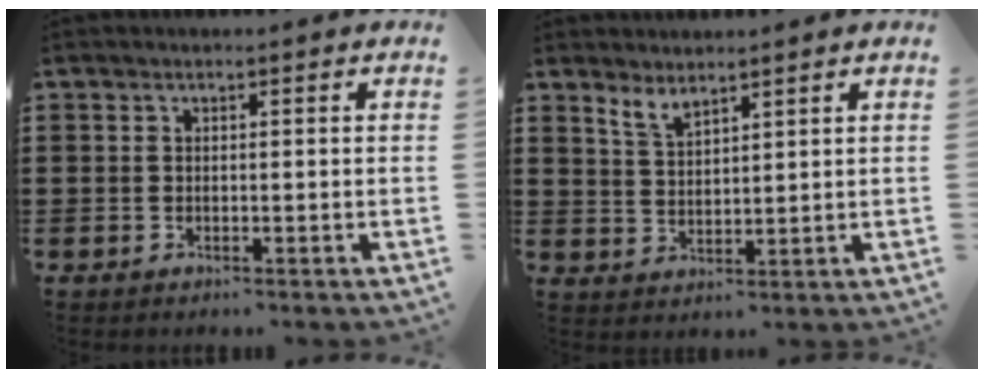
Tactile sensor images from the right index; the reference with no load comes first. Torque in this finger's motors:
{"motor_torque": [0.07, -0.04, 0.06, 0.05]}